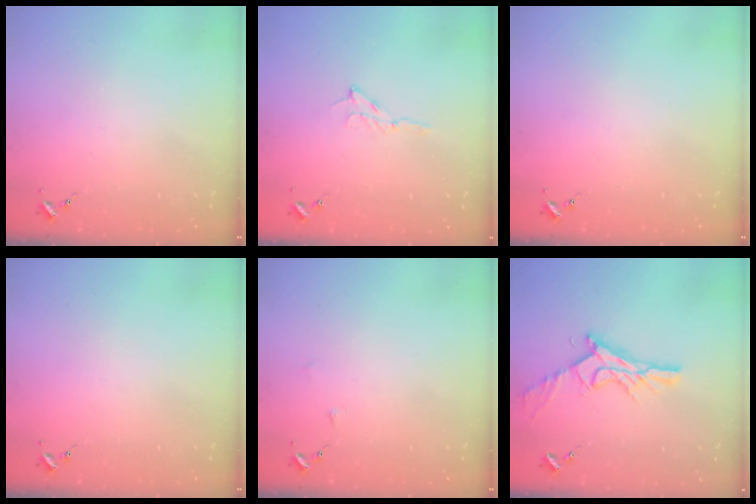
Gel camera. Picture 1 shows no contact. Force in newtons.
{"total": 4.9, "press": 4.9, "slide": 0.5}
{"total": 0.0}
{"total": 0.0}
{"total": 0.0}
{"total": 13.9, "press": 13.8, "slide": 1.0}